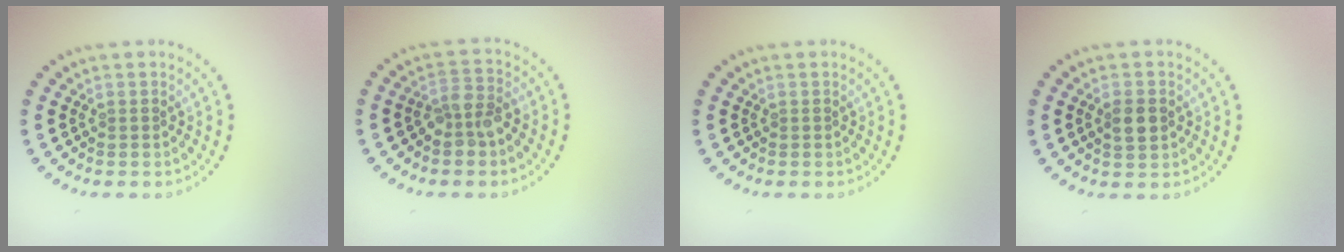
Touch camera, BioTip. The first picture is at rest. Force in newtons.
{"total": 2.7, "press": 2.3, "slide": 1.4}
{"total": 0.0}
{"total": 2.1, "press": 2.1, "slide": 0.2}